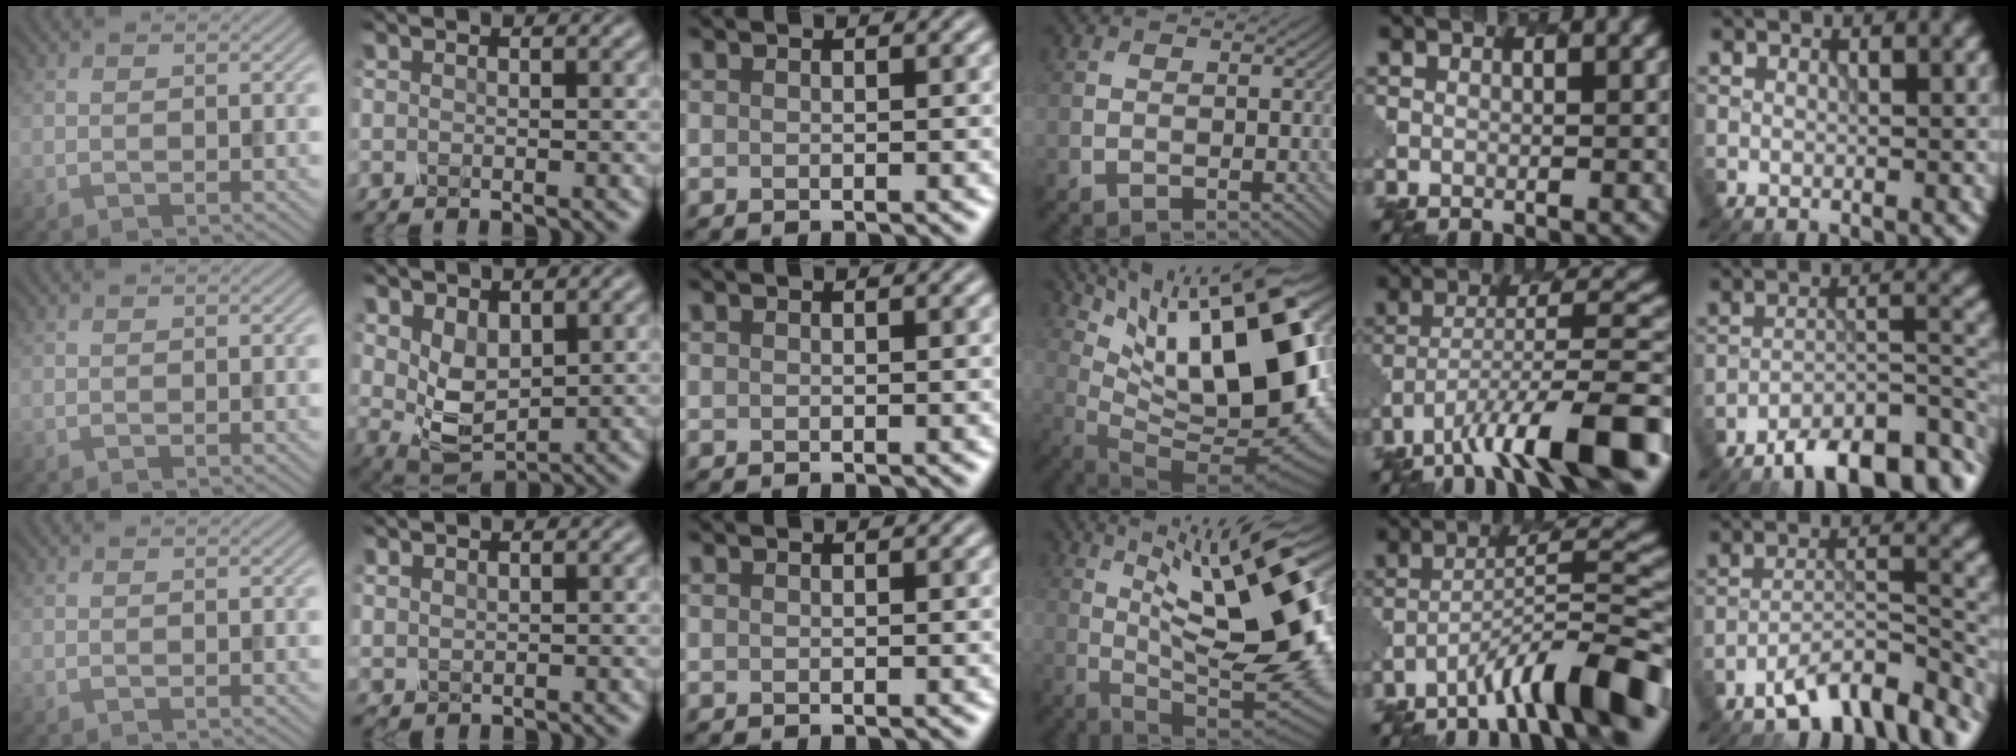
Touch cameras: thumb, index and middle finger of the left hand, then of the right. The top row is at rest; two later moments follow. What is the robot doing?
{"motion": "twist", "object": "rubiks cube"}